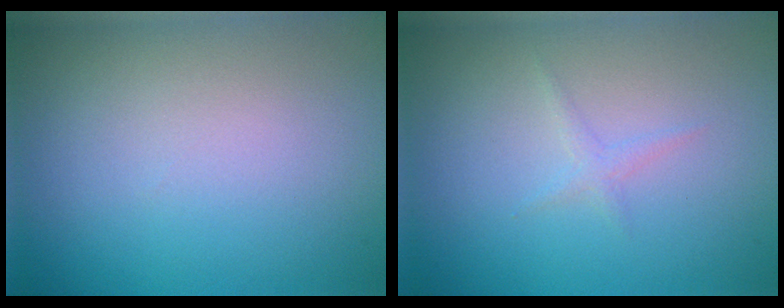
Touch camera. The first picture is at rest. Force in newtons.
{"total": 0.8, "press": 0.8, "slide": 0.0}